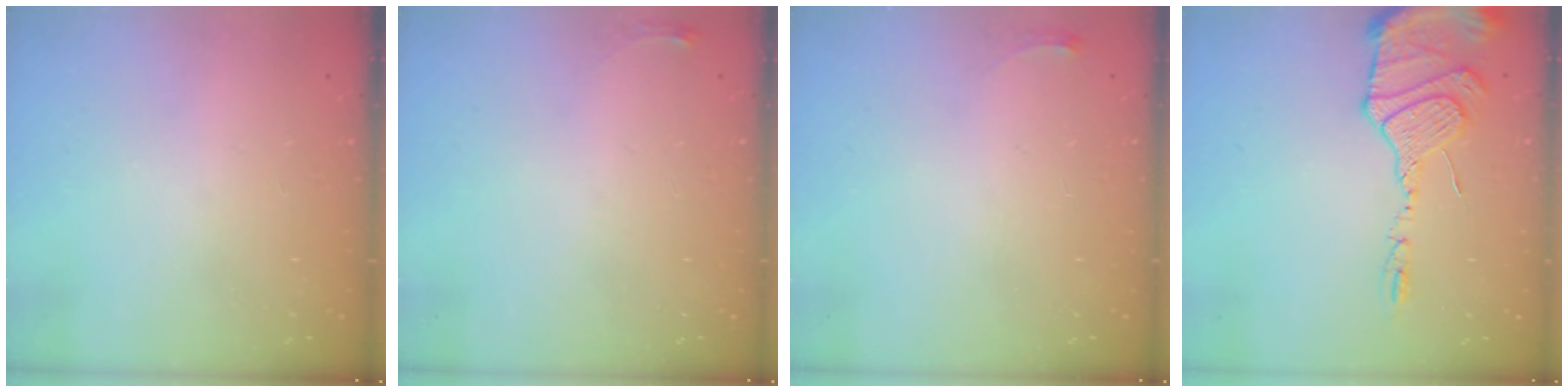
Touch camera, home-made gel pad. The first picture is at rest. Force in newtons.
{"total": 3.6, "press": 3.6, "slide": 0.5}
{"total": 2.8, "press": 2.8, "slide": 0.4}
{"total": 14.8, "press": 14.5, "slide": 2.9}